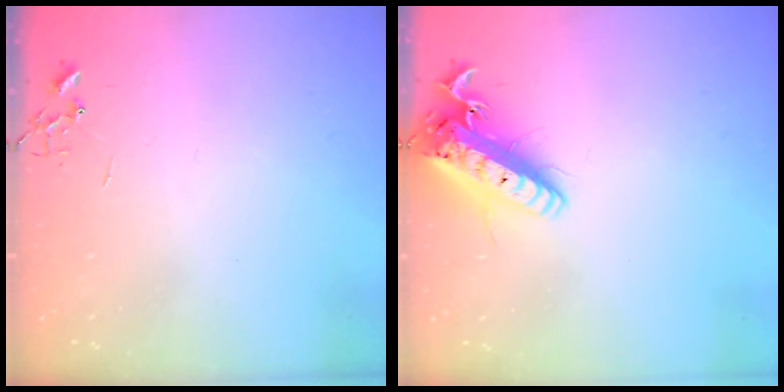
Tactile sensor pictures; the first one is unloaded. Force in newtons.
{"total": 19.0, "press": 18.6, "slide": 3.8}